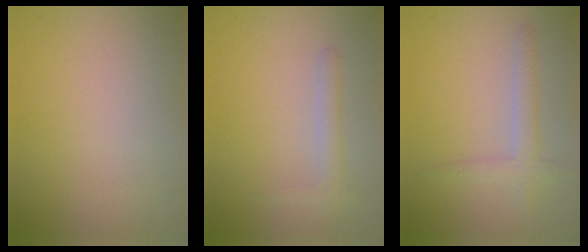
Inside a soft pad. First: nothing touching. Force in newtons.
{"total": 0.9, "press": 0.9, "slide": 0.1}
{"total": 2.1, "press": 2.1, "slide": 0.1}